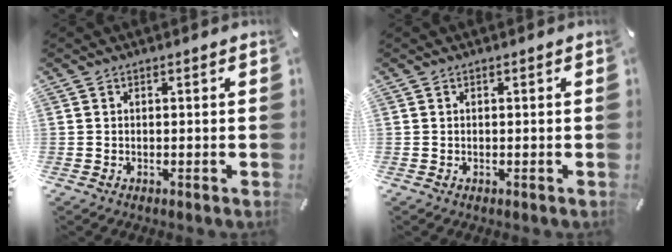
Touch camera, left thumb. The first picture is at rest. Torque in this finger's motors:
{"motor_torque": [0.00, 0.00, 0.00, 0.00, 0.00]}